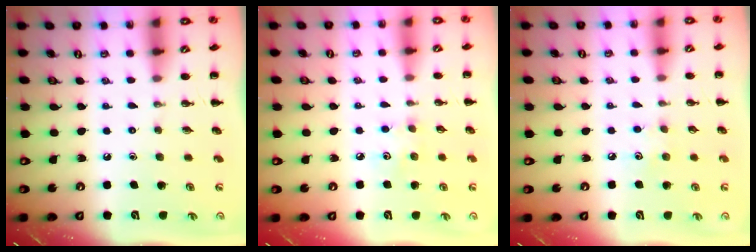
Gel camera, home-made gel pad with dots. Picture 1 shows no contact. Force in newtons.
{"total": 3.3, "press": 3.2, "slide": 0.8}
{"total": 3.9, "press": 3.7, "slide": 0.9}